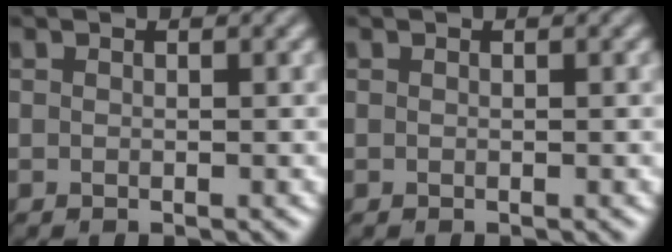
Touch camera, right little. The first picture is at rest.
{"total": 0.0}